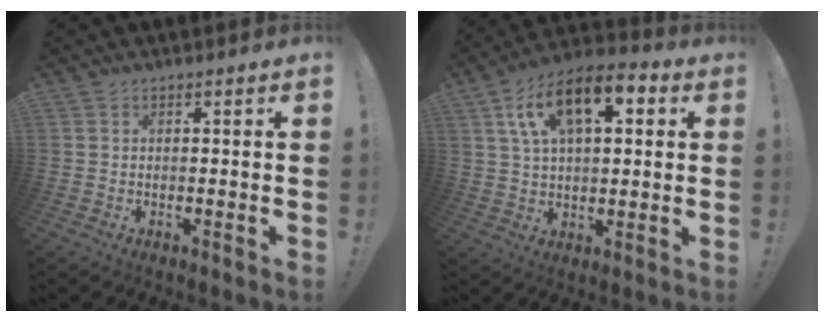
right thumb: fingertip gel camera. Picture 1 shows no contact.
{"total": 15.2, "force": [6.0, 7.9, 11.5], "torque": [-0.186, -0.006, 0.104]}